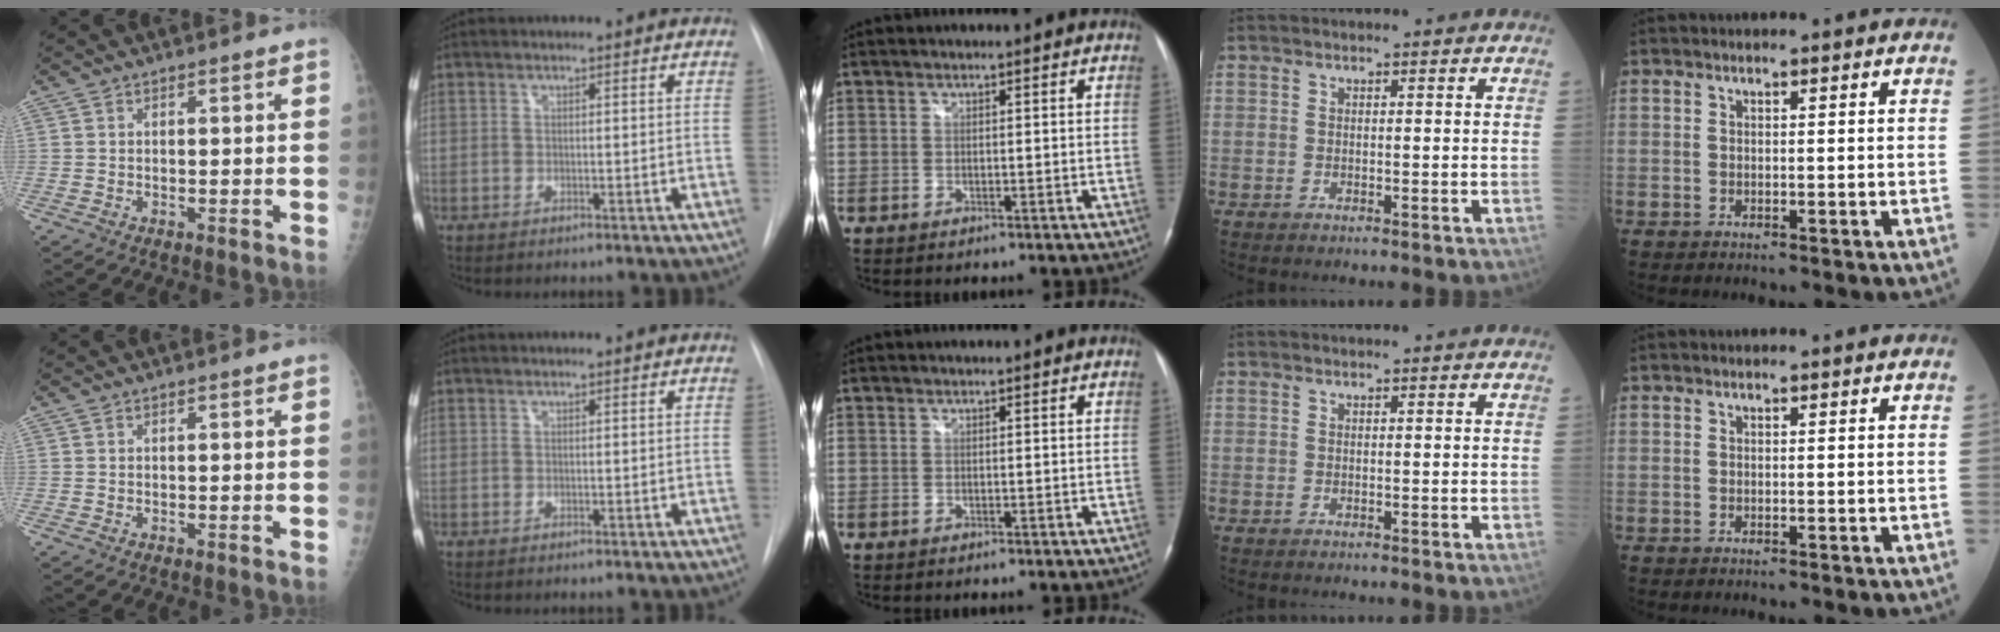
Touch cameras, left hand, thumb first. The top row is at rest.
{}